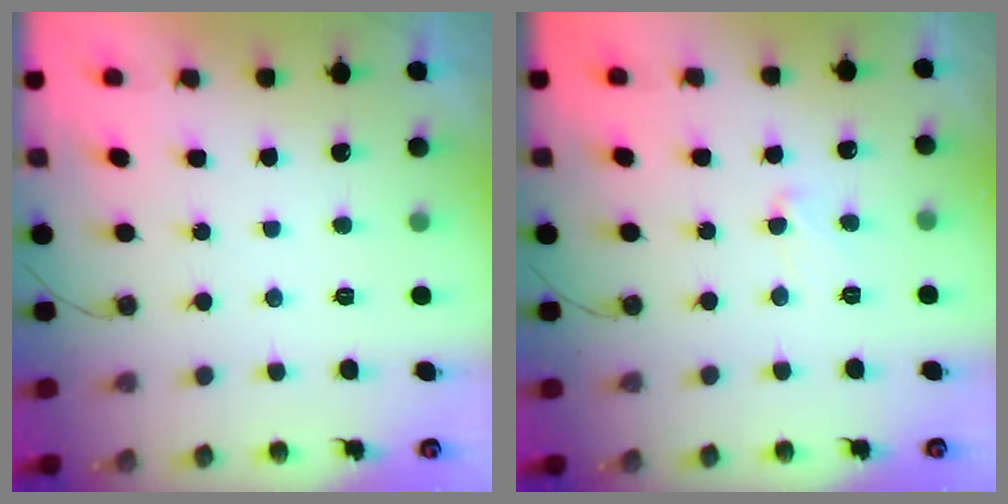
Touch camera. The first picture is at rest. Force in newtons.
{"total": 4.7, "press": 4.6, "slide": 0.4}